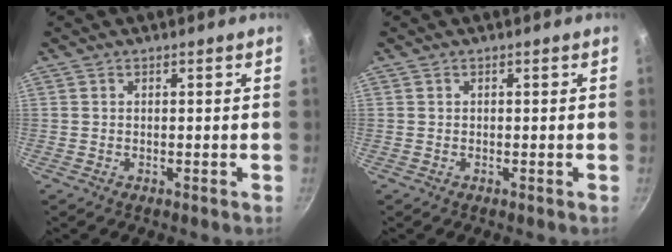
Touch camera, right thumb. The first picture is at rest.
{"total": 0.0}